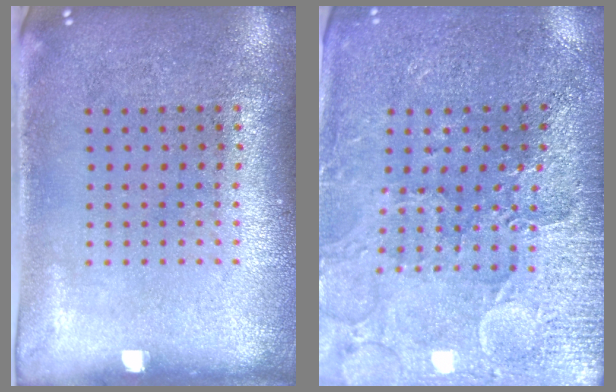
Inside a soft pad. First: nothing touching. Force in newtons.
{"total": 3.2, "press": 3.2, "slide": 0.3}